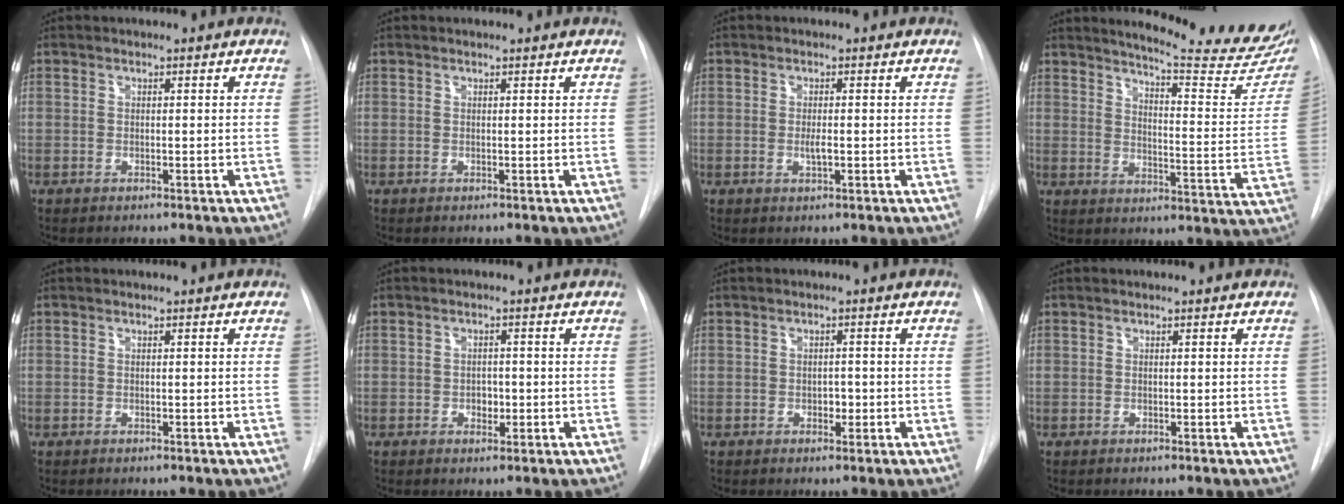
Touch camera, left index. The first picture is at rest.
{"total": 0.5, "force": [0.5, -0.1, 0.1], "torque": [-0.004, 0.001, 0.006]}
{"total": 1.5, "force": [-0.5, 0.3, 1.4], "torque": [-0.027, -0.006, -0.007]}
{"total": 24.3, "force": [21.0, 1.5, 12.1], "torque": [-0.172, -0.088, 0.256]}
{"total": 0.0}
{"total": 1.9, "force": [-0.7, 1.4, 1.2], "torque": [-0.015, -0.001, -0.008]}
{"total": 1.5, "force": [-0.7, 1.0, 0.9], "torque": [-0.011, -0.001, -0.009]}
{"total": 0.0}